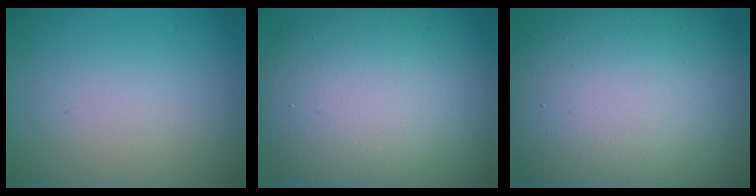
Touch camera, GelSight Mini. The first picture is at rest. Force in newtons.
{"total": 13.6, "press": 13.6, "slide": 0.6}
{"total": 16.5, "press": 16.5, "slide": 0.9}